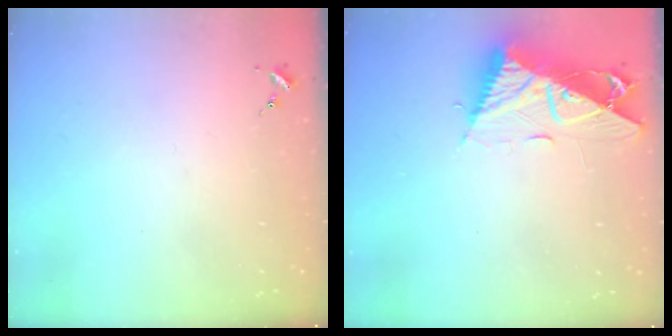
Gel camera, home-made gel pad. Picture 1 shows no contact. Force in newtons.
{"total": 13.3, "press": 13.3, "slide": 1.0}